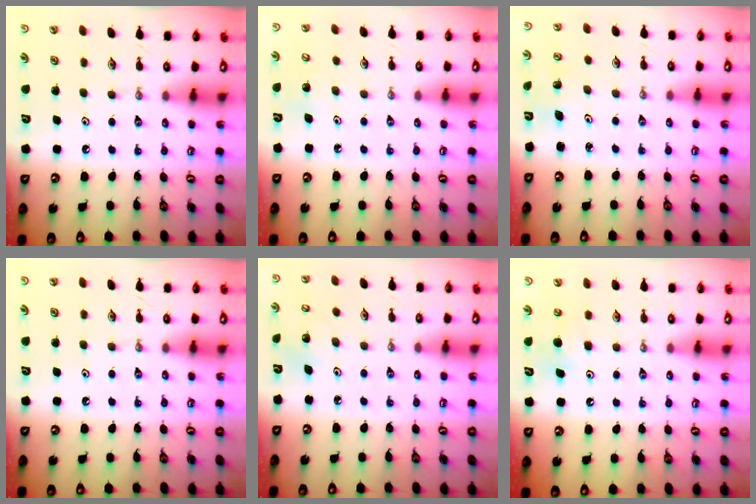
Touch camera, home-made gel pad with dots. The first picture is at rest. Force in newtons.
{"total": 5.1, "press": 5.0, "slide": 0.9}
{"total": 1.9, "press": 1.9, "slide": 0.2}
{"total": 0.0}
{"total": 3.7, "press": 3.7, "slide": 0.1}
{"total": 4.8, "press": 4.8, "slide": 0.5}